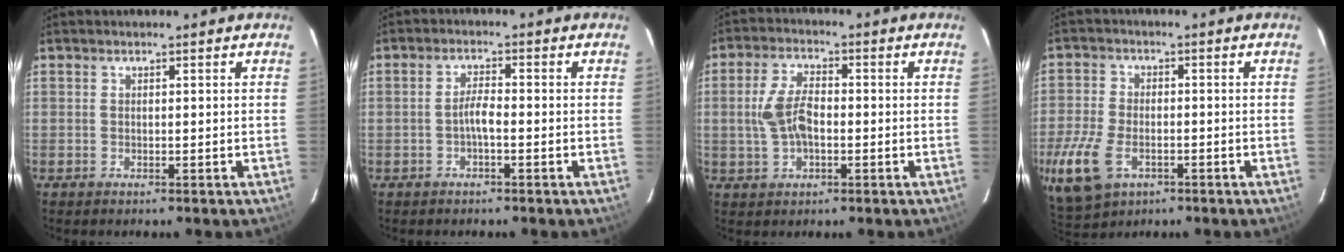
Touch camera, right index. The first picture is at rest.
{"total": 2.4, "force": [-1.1, 0.5, 2.1], "torque": [-0.042, 0.007, -0.022]}
{"total": 7.3, "force": [-0.6, 4.0, 6.1], "torque": [-0.126, 0.007, -0.006]}
{"total": 12.3, "force": [-5.1, 7.5, 8.3], "torque": [-0.206, -0.019, -0.090]}